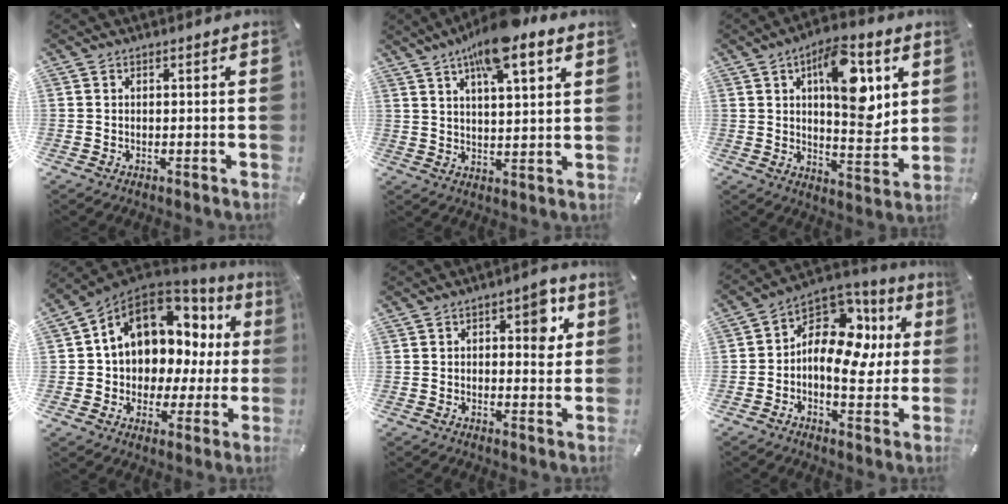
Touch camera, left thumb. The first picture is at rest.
{"total": 13.0, "force": [8.8, 3.5, 9.0], "torque": [-0.151, -0.029, 0.149]}
{"total": 15.5, "force": [5.8, 7.0, 12.6], "torque": [-0.178, -0.019, 0.093]}
{"total": 13.6, "force": [6.3, 9.8, 7.0], "torque": [-0.123, -0.046, 0.113]}
{"total": 7.4, "force": [1.7, 3.8, 6.1], "torque": [-0.062, -0.007, 0.016]}
{"total": 15.1, "force": [2.4, 10.4, 10.7], "torque": [-0.171, -0.023, 0.040]}